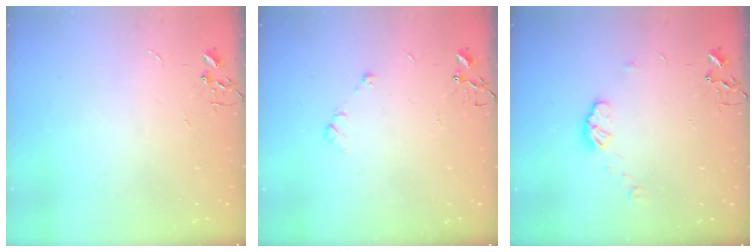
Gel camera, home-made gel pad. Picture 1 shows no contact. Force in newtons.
{"total": 4.9, "press": 4.8, "slide": 1.2}
{"total": 6.9, "press": 6.9, "slide": 0.5}